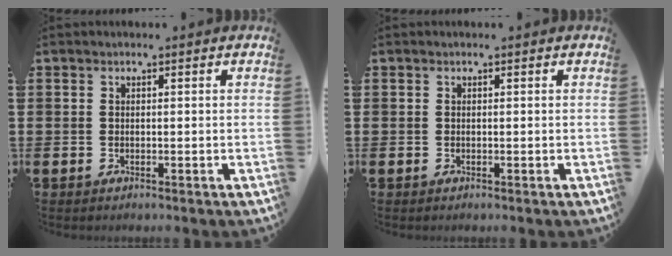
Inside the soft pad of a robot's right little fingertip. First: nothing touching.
{"total": 0.0}